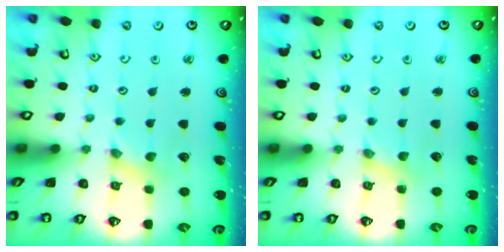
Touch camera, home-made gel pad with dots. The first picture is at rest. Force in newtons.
{"total": 0.6, "press": 0.6, "slide": 0.1}